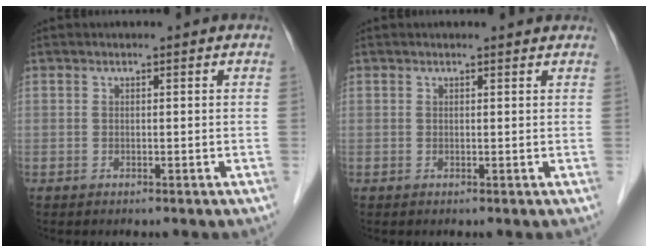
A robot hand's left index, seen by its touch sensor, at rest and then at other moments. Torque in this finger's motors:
{"motor_torque": [0.72, -0.87, 0.10, 0.01]}